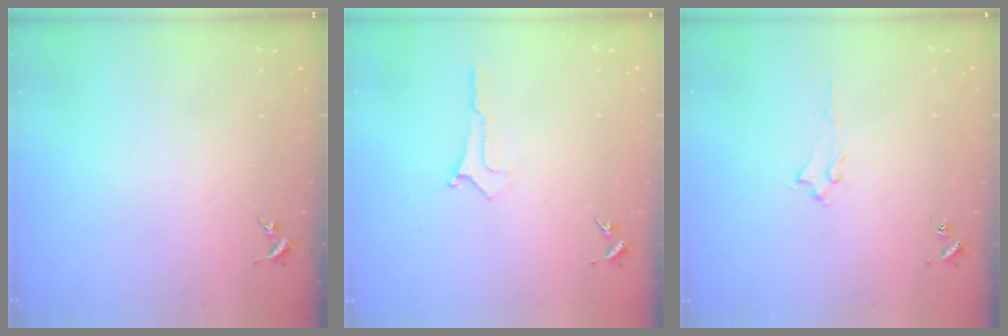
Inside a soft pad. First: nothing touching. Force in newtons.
{"total": 0.0}
{"total": 1.6, "press": 1.6, "slide": 0.2}